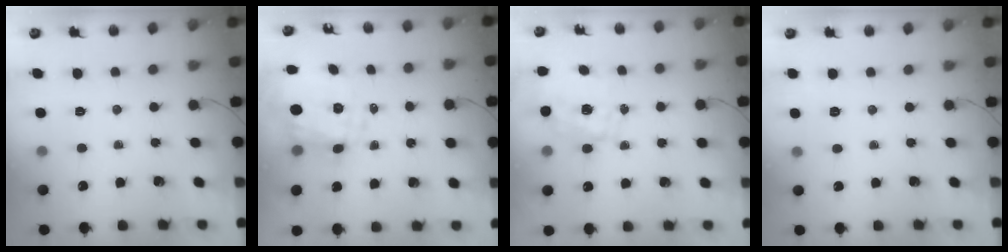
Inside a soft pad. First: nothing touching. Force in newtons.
{"total": 5.2, "press": 4.6, "slide": 2.4}
{"total": 1.6, "press": 1.4, "slide": 0.8}
{"total": 1.8, "press": 0.1, "slide": 1.8}